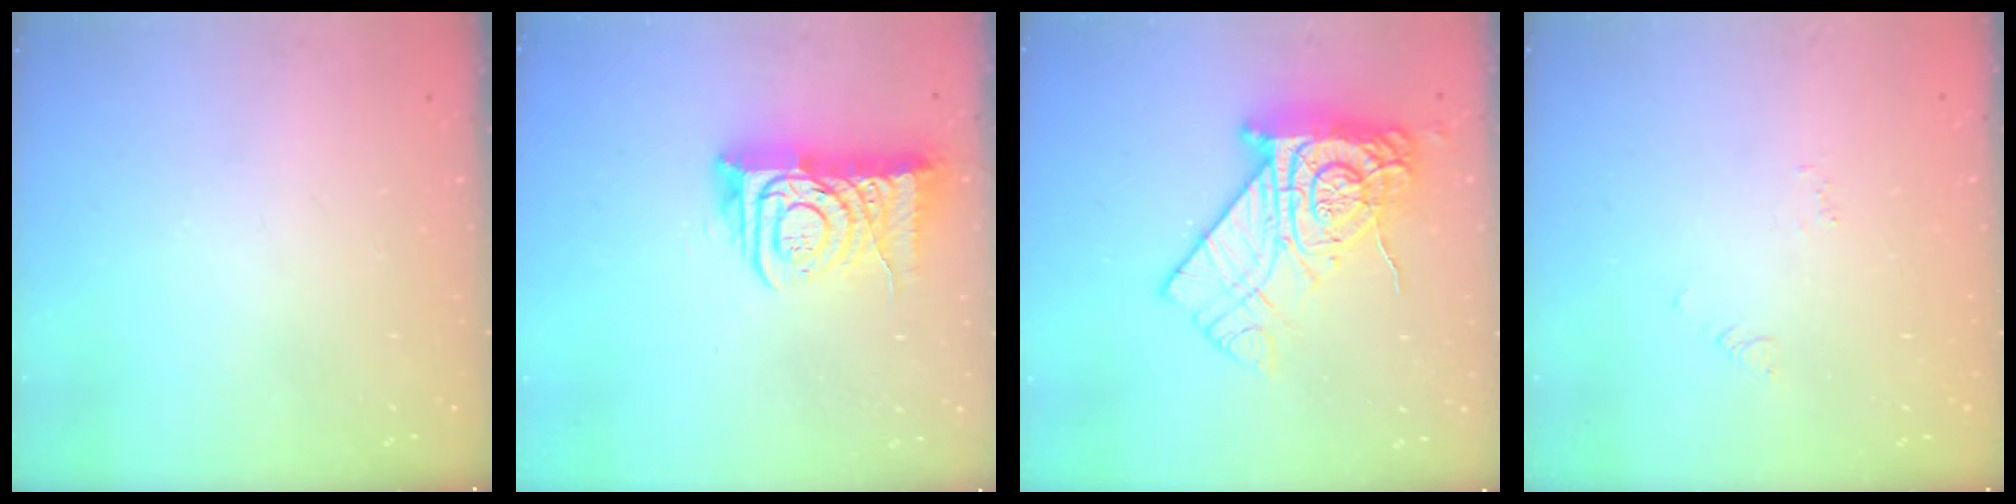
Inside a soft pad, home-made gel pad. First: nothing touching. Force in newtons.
{"total": 11.5, "press": 11.4, "slide": 1.7}
{"total": 20.2, "press": 20.1, "slide": 1.9}
{"total": 1.7, "press": 1.6, "slide": 0.3}